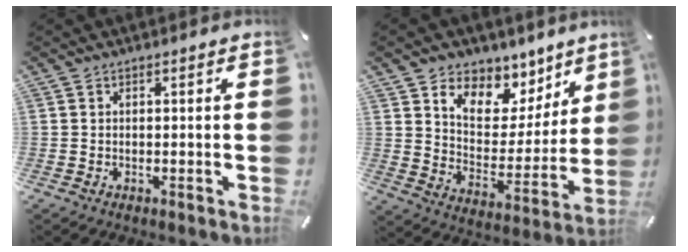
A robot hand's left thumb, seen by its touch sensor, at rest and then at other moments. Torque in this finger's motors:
{"motor_torque": [0.44, 0.28, 1.37, -1.41, 0.23]}